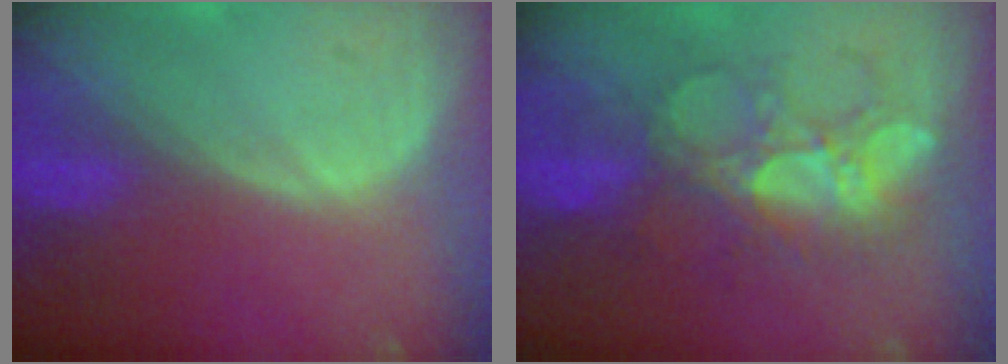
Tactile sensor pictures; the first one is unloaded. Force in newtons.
{"total": 7.7, "press": 7.6, "slide": 1.4}